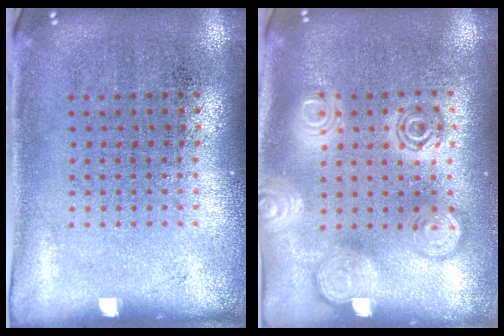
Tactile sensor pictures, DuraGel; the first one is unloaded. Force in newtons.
{"total": 2.8, "press": 2.8, "slide": 0.3}